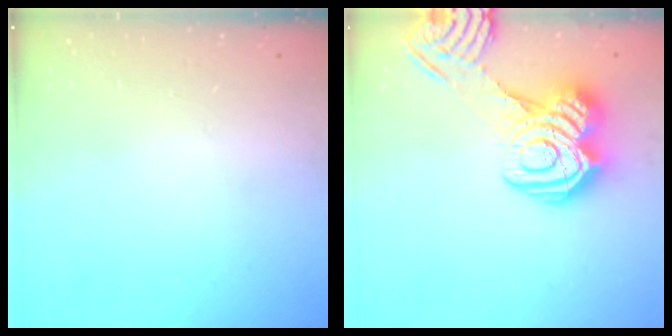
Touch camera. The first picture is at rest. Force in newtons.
{"total": 16.9, "press": 16.8, "slide": 1.2}